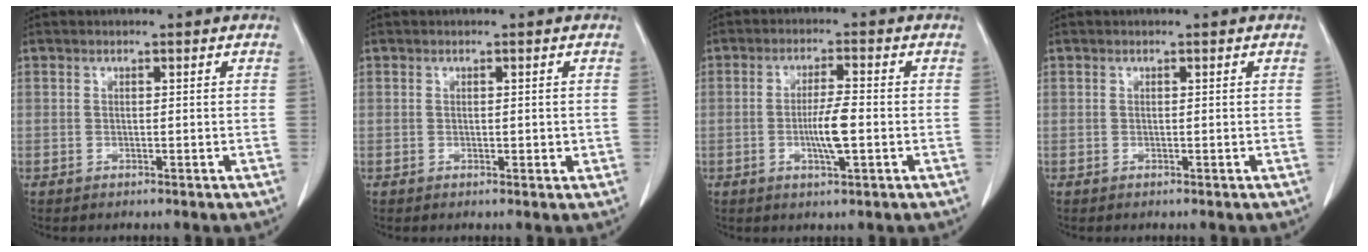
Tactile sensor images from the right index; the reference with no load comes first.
{"total": 1.3, "force": [0.0, 0.7, 1.1], "torque": [-0.014, -0.002, 0.003]}
{"total": 5.2, "force": [-1.1, 0.5, 5.1], "torque": [-0.097, -0.006, -0.019]}
{"total": 0.0}